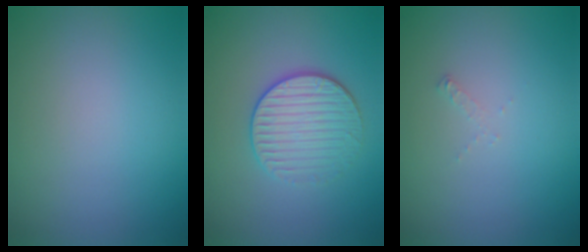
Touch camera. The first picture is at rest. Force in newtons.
{"total": 3.4, "press": 3.2, "slide": 1.2}
{"total": 0.5, "press": 0.5, "slide": 0.1}